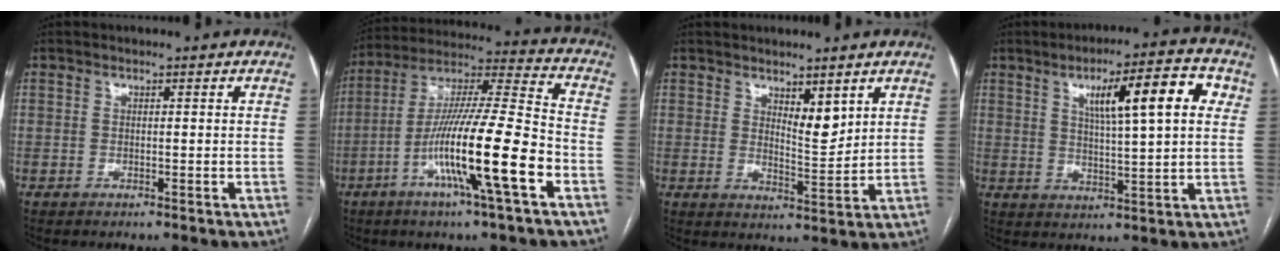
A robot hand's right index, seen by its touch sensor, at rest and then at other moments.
{"total": 16.8, "force": [-6.3, 0.1, 15.6], "torque": [-0.290, -0.006, -0.116]}
{"total": 4.4, "force": [2.8, 1.3, 3.1], "torque": [-0.055, -0.013, 0.053]}
{"total": 12.1, "force": [4.3, 1.8, 11.2], "torque": [-0.169, 0.016, 0.063]}